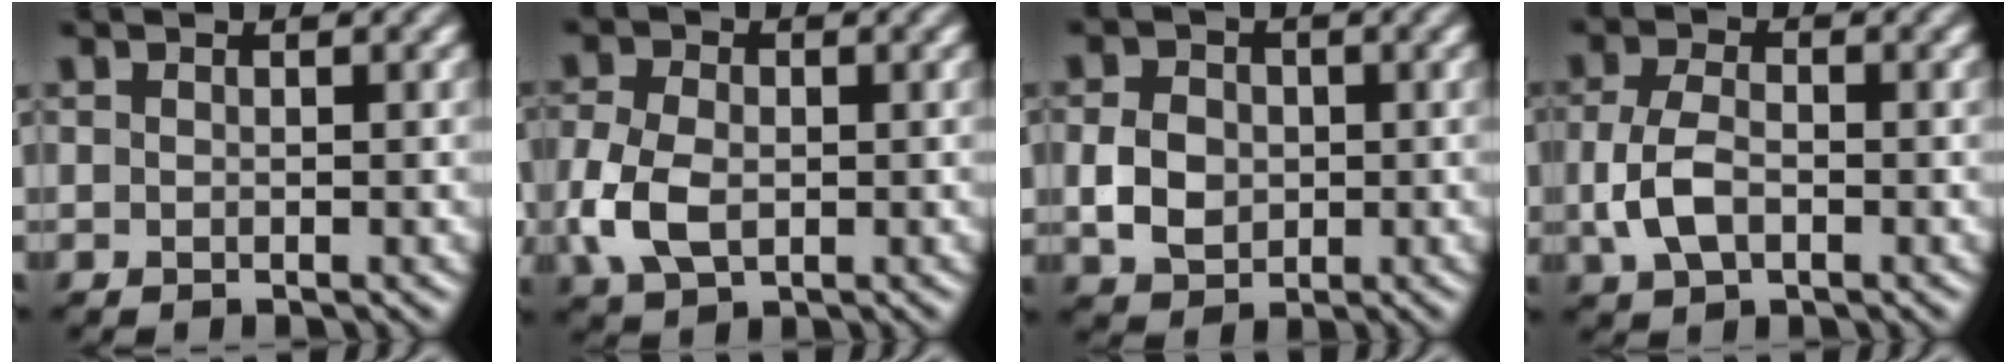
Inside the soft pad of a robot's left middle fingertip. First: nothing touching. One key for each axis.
{"total": 5.4, "fx": -0.9, "fy": 3.7, "fz": 3.9, "tx": -0.102, "ty": -0.004, "tz": -0.020}
{"total": 4.0, "fx": -0.1, "fy": 3.3, "fz": 2.3, "tx": -0.049, "ty": 0.000, "tz": -0.004}
{"total": 3.9, "fx": -0.7, "fy": 2.4, "fz": 2.9, "tx": -0.068, "ty": -0.001, "tz": -0.015}